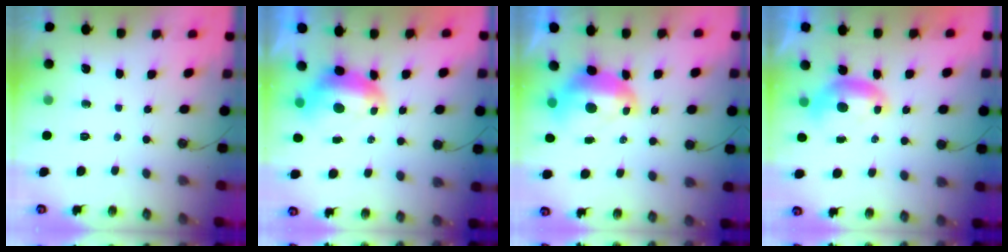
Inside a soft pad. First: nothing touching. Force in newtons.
{"total": 1.7, "press": 1.5, "slide": 0.6}
{"total": 2.8, "press": 2.7, "slide": 0.7}
{"total": 0.0}